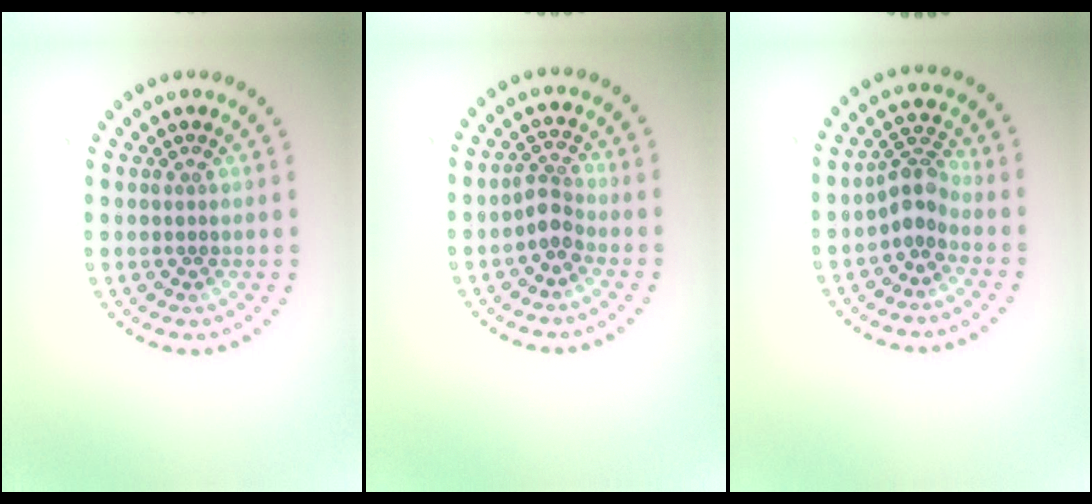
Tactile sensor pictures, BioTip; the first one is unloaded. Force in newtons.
{"total": 2.1, "press": 1.6, "slide": 1.3}
{"total": 2.5, "press": 1.9, "slide": 1.7}